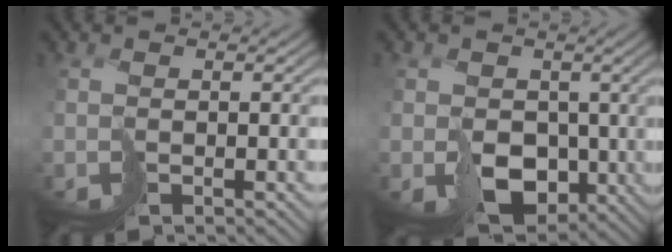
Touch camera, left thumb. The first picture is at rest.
{"total": 6.3, "force": [-0.5, 5.3, 3.4], "torque": [-0.063, -0.018, -0.006]}